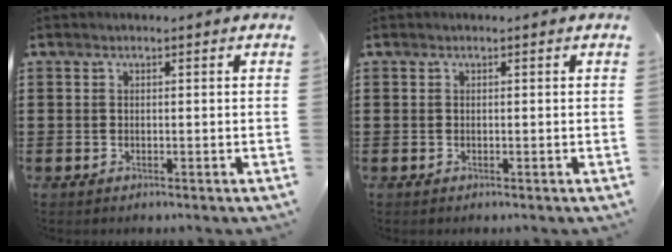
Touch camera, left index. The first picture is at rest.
{"total": 0.0}